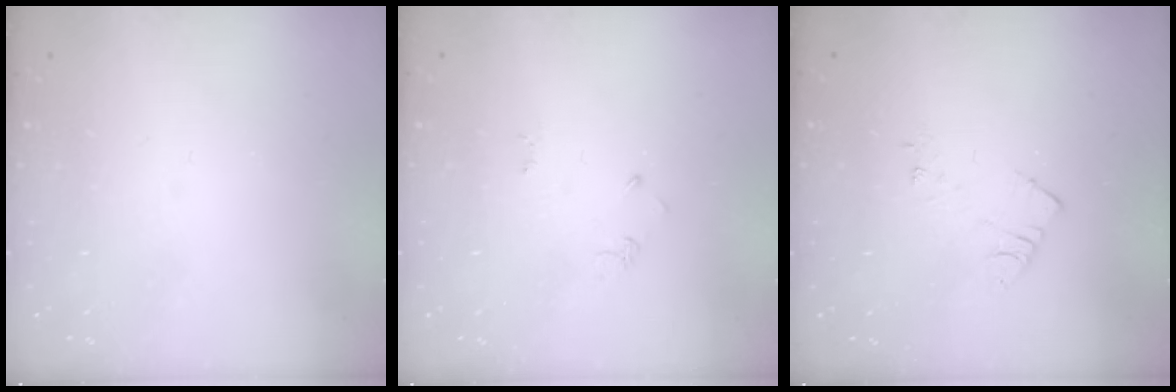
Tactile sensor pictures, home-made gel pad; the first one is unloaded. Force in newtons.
{"total": 2.6, "press": 2.6, "slide": 0.4}
{"total": 6.2, "press": 6.2, "slide": 0.6}